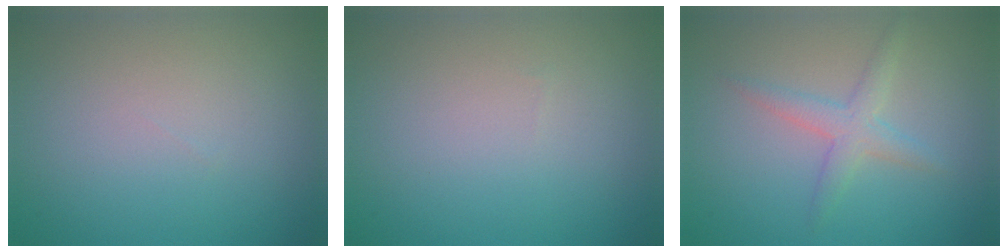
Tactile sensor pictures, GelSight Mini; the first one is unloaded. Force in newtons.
{"total": 0.0}
{"total": 2.4, "press": 2.4, "slide": 0.0}